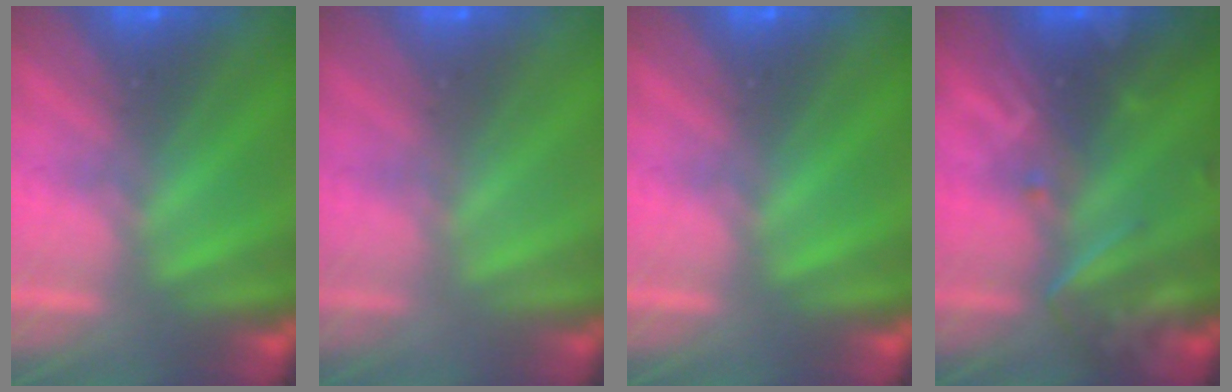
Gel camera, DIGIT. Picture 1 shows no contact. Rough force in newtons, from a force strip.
{"total": 3.7}
{"total": 0.0}
{"total": 2.7}